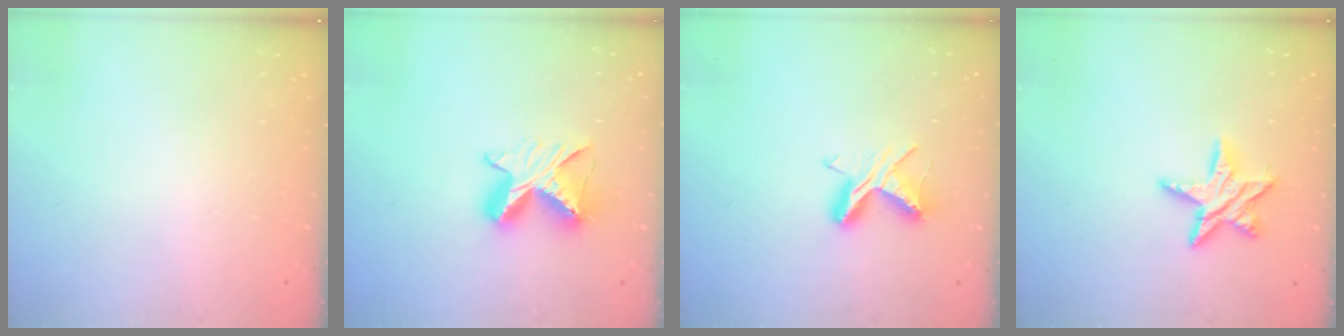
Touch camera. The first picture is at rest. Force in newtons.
{"total": 9.5, "press": 9.5, "slide": 0.3}
{"total": 7.2, "press": 7.1, "slide": 0.7}
{"total": 10.2, "press": 10.2, "slide": 0.9}